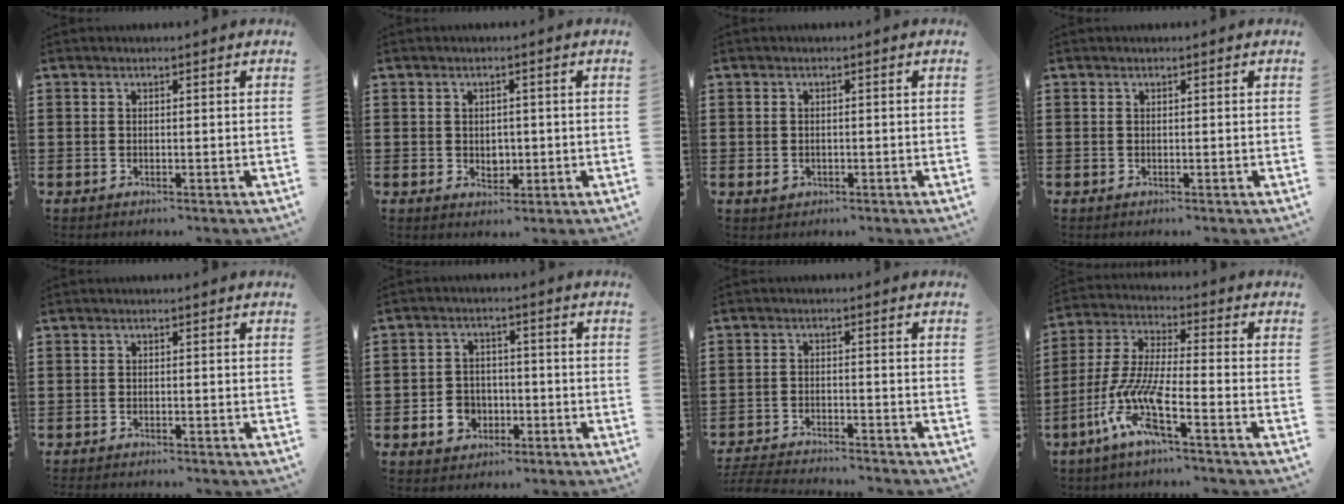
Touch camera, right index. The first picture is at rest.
{"total": 2.1, "force": [0.0, 1.8, 1.1], "torque": [-0.018, 0.004, -0.005]}
{"total": 1.0, "force": [-0.3, 0.8, 0.5], "torque": [-0.013, 0.002, -0.006]}
{"total": 0.0}
{"total": 0.7, "force": [-0.7, -0.1, 0.0], "torque": [-0.002, -0.002, -0.014]}
{"total": 5.1, "force": [-1.8, 4.2, 2.3], "torque": [-0.055, 0.007, -0.034]}
{"total": 3.8, "force": [-3.7, -0.1, 0.4], "torque": [-0.014, -0.007, -0.079]}
{"total": 9.4, "force": [-5.7, 1.5, 7.3], "torque": [-0.187, -0.023, -0.120]}